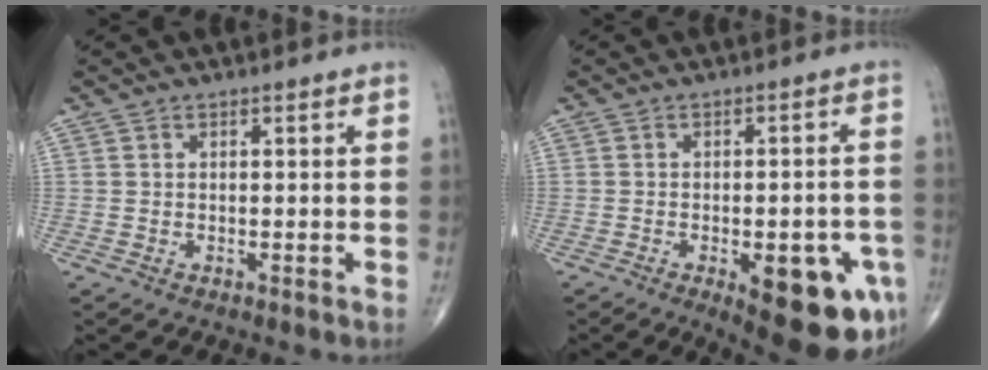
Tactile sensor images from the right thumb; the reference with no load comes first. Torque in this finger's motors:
{"motor_torque": [2.16, 1.95, 0.99, -1.33, 0.35]}